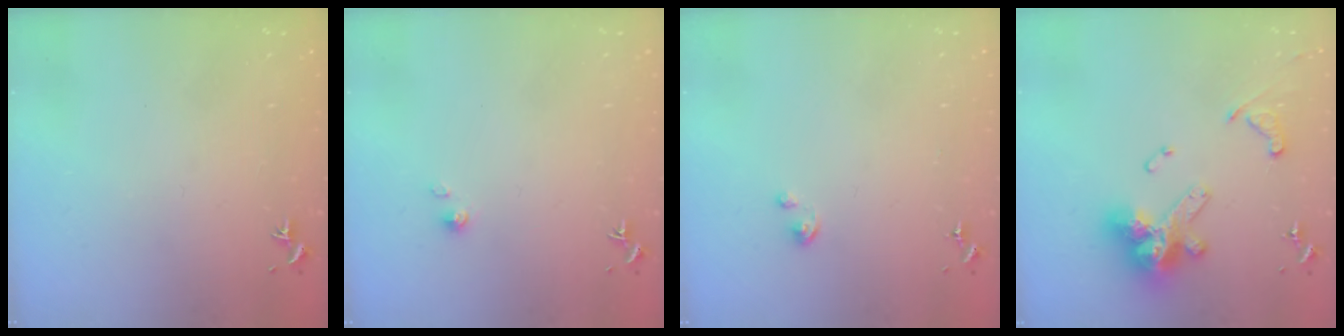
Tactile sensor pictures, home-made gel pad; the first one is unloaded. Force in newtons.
{"total": 2.8, "press": 2.8, "slide": 0.4}
{"total": 1.1, "press": 1.1, "slide": 0.2}
{"total": 16.0, "press": 15.9, "slide": 1.7}